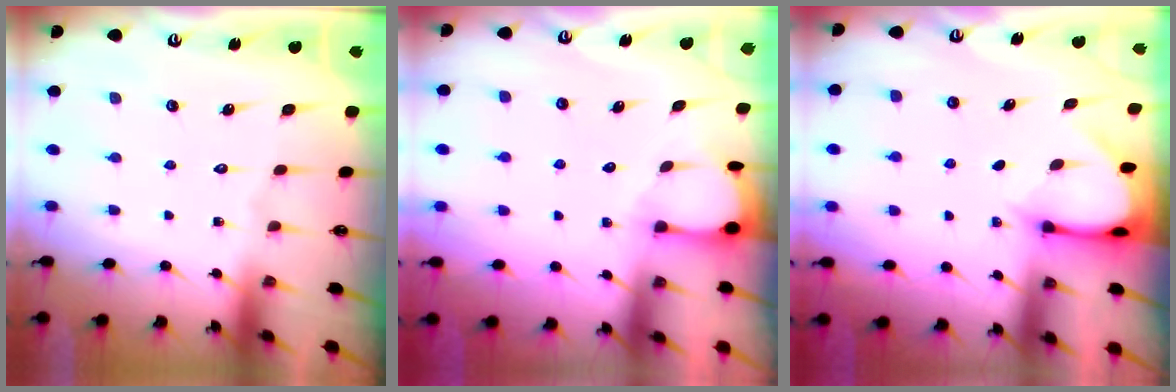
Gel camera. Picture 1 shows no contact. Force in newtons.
{"total": 2.4, "press": 2.3, "slide": 0.4}
{"total": 2.9, "press": 2.9, "slide": 0.2}